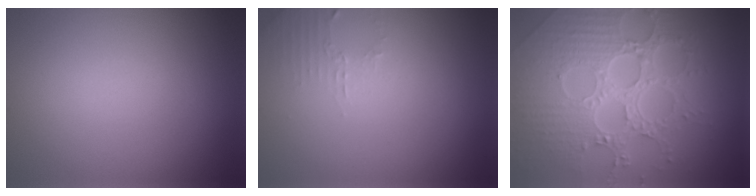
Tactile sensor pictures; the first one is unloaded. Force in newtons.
{"total": 1.4, "press": 1.4, "slide": 0.4}
{"total": 8.0, "press": 5.9, "slide": 5.4}